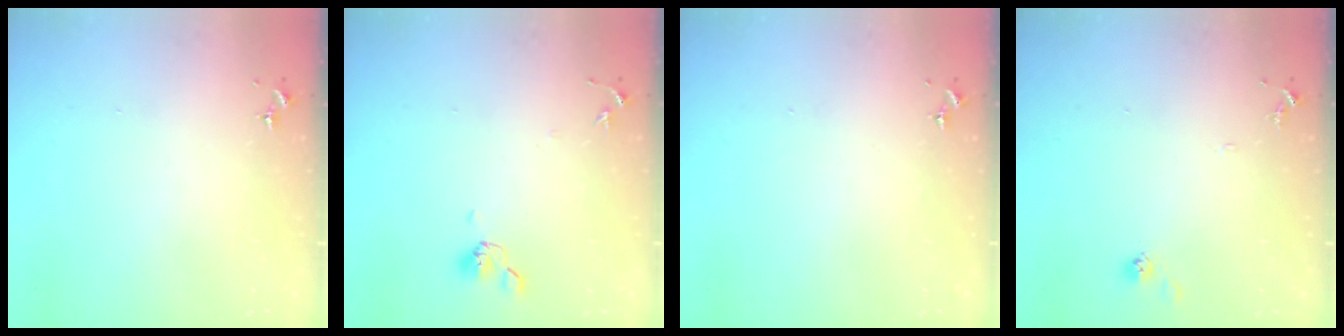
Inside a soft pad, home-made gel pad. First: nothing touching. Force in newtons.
{"total": 7.1, "press": 6.8, "slide": 1.8}
{"total": 0.0}
{"total": 7.3, "press": 7.3, "slide": 0.4}